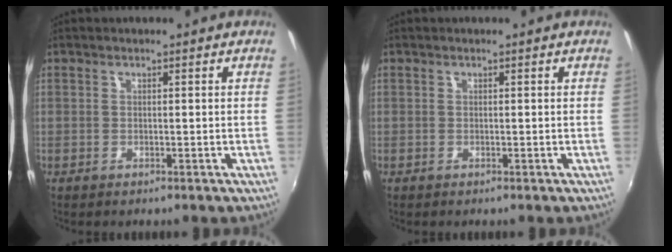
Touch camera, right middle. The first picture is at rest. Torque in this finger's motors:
{"motor_torque": [0.07, -0.08, 0.04, 0.01]}